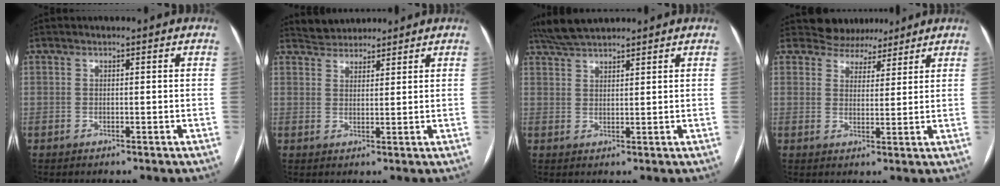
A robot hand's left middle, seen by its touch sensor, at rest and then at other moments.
{"total": 4.1, "force": [3.9, 1.3, 0.1], "torque": [-0.006, 0.023, 0.068]}
{"total": 5.9, "force": [5.4, 0.7, 2.2], "torque": [-0.050, 0.026, 0.105]}
{"total": 5.8, "force": [5.2, 2.6, -0.2], "torque": [0.006, 0.004, 0.071]}